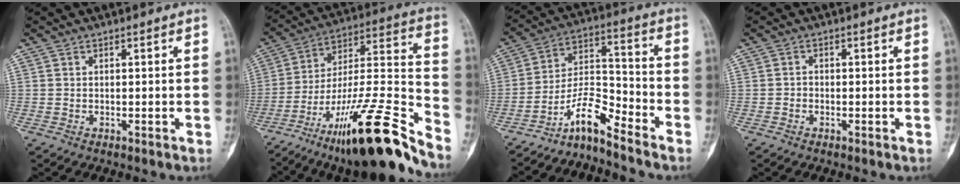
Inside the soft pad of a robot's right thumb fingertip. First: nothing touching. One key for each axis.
{"total": 26.6, "fx": -18.5, "fy": 4.3, "fz": 18.6, "tx": -0.271, "ty": 0.088, "tz": -0.307}
{"total": 8.8, "fx": -7.3, "fy": 1.5, "fz": 4.6, "tx": -0.089, "ty": 0.090, "tz": -0.140}
{"total": 1.0, "fx": -0.5, "fy": 0.8, "fz": 0.4, "tx": 0.000, "ty": 0.004, "tz": -0.012}